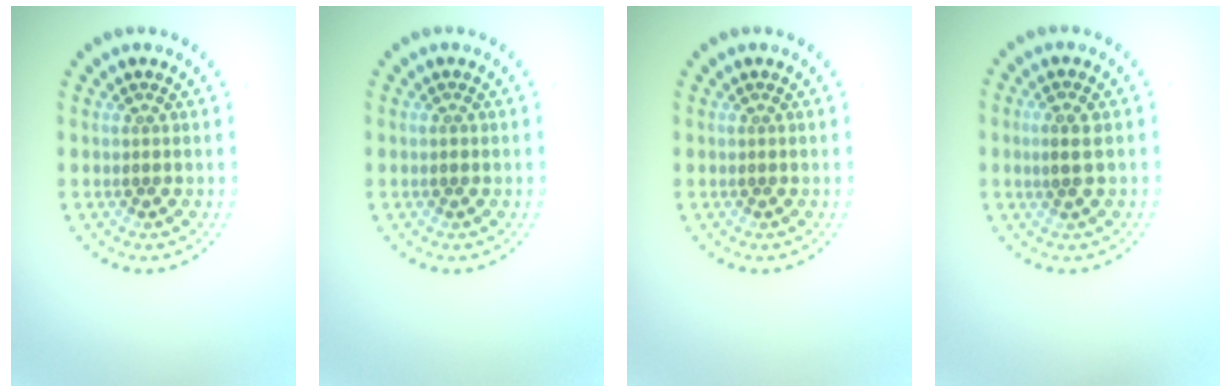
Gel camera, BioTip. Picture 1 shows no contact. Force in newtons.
{"total": 0.6, "press": 0.6, "slide": 0.1}
{"total": 0.0}
{"total": 1.9, "press": 1.8, "slide": 0.5}